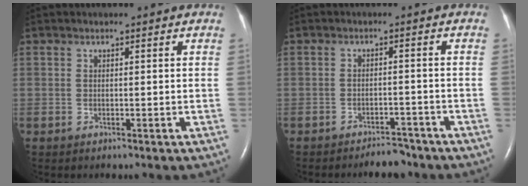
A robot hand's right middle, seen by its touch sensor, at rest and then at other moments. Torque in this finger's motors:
{"motor_torque": [-0.51, -0.04, 0.05, 0.00]}